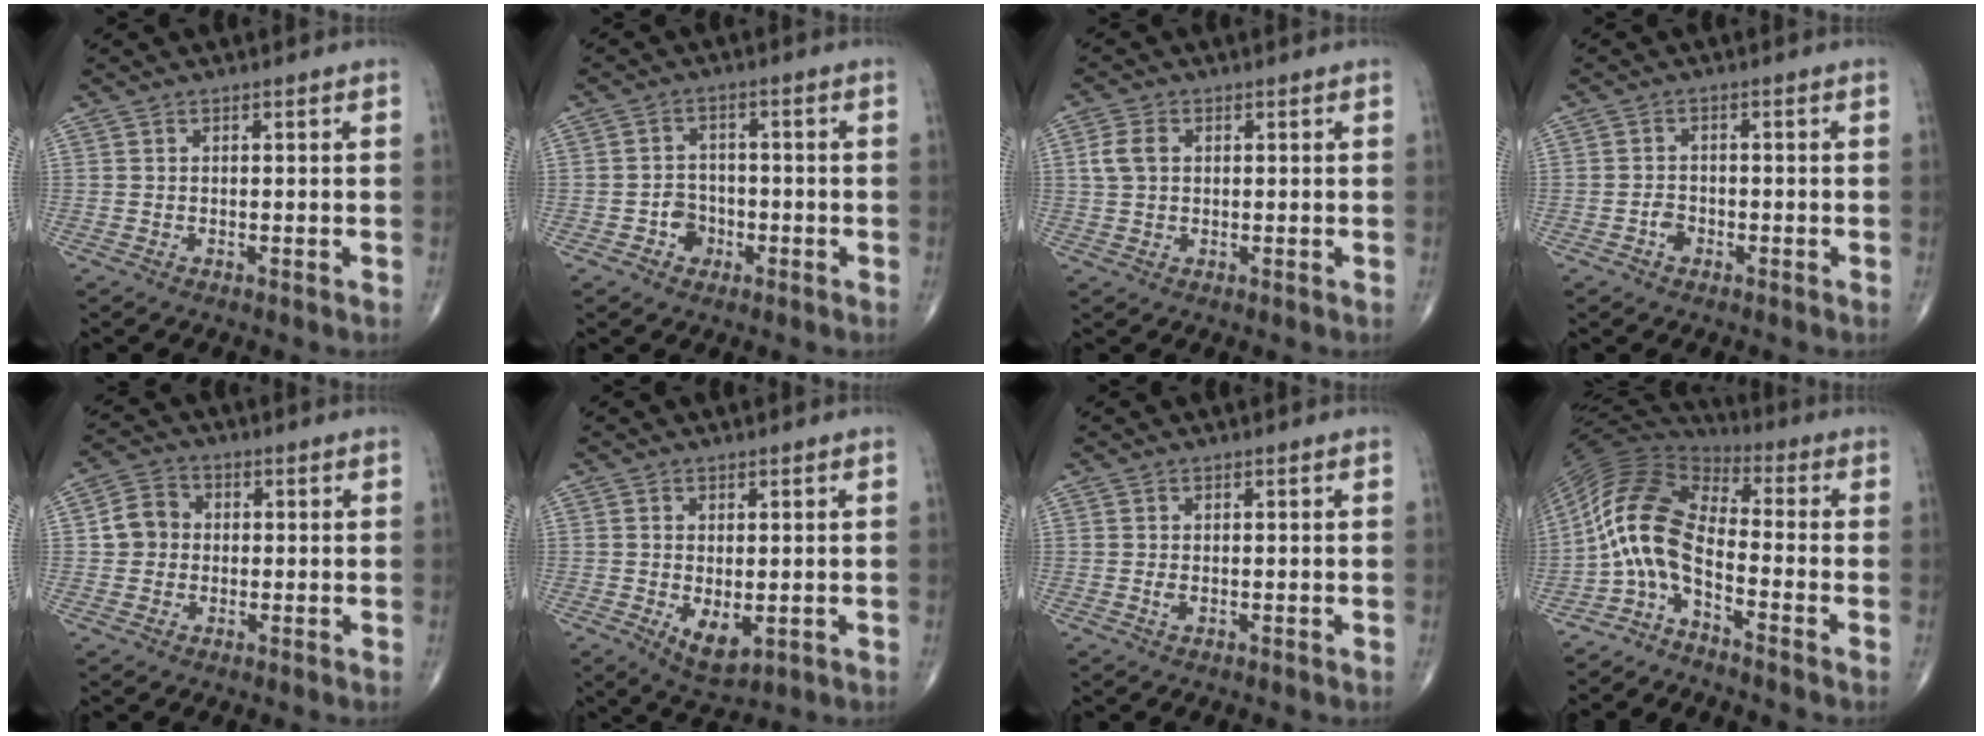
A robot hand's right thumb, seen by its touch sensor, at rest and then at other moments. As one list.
[{"total": 4.3, "force": [-1.8, 3.6, 1.5], "torque": [0.001, 0.017, -0.034]}, {"total": 4.0, "force": [0.8, 2.8, 2.7], "torque": [-0.057, 0.006, 0.015]}, {"total": 2.2, "force": [-1.1, 1.6, 1.0], "torque": [-0.011, 0.009, -0.021]}, {"total": 5.4, "force": [0.1, 4.9, 2.3], "torque": [-0.026, 0.012, -0.007]}, {"total": 5.7, "force": [-1.1, 2.9, 4.8], "torque": [-0.068, -0.015, -0.006]}, {"total": 0.7, "force": [-0.1, 0.4, 0.6], "torque": [-0.013, -0.002, -0.001]}, {"total": 10.6, "force": [-4.1, 4.2, 8.8], "torque": [-0.176, 0.065, -0.099]}]